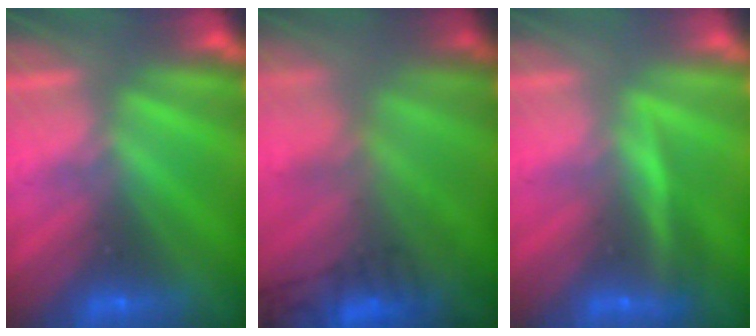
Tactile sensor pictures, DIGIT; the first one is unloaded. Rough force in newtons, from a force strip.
{"total": 7.7}
{"total": 2.9}